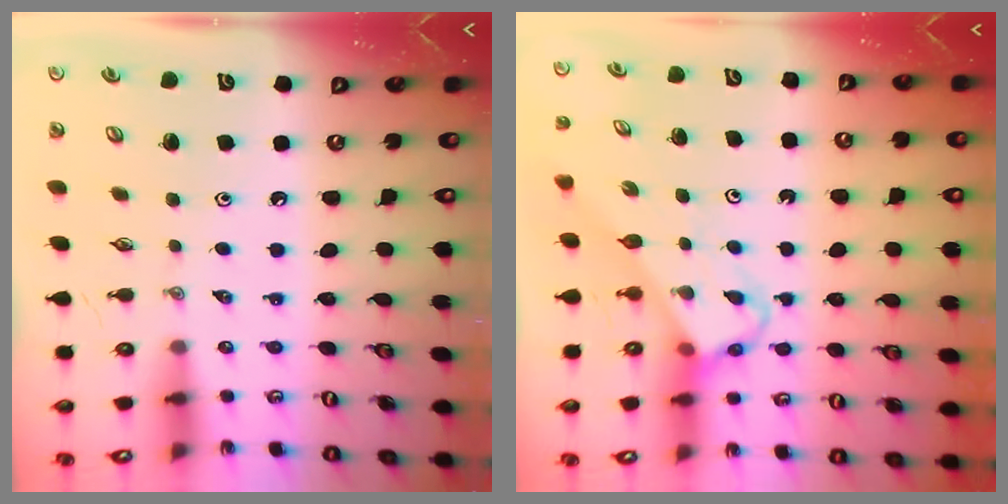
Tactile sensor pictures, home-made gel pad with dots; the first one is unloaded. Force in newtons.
{"total": 3.8, "press": 3.8, "slide": 0.2}